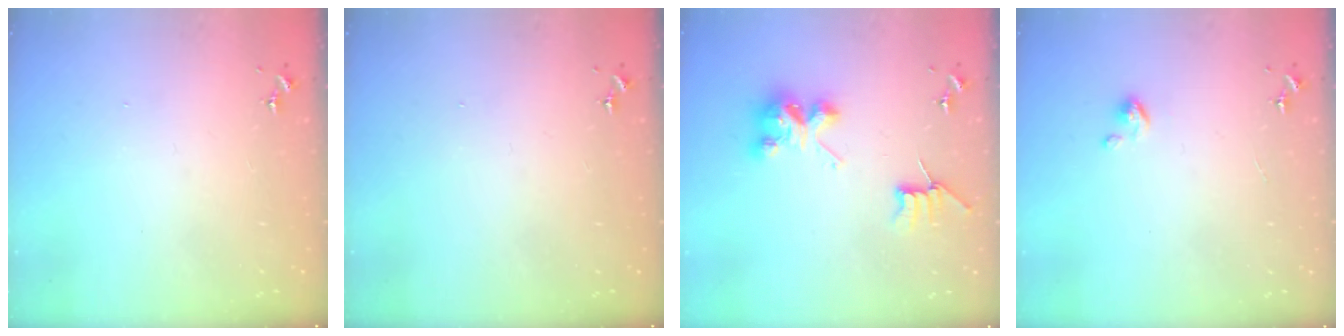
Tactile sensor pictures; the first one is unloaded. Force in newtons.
{"total": 0.0}
{"total": 9.1, "press": 9.0, "slide": 1.0}
{"total": 3.5, "press": 3.5, "slide": 0.3}